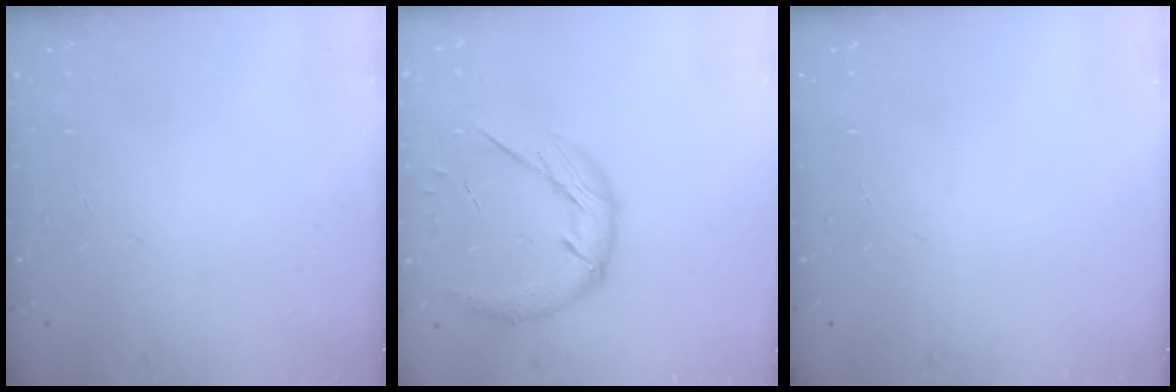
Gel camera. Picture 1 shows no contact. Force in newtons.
{"total": 13.0, "press": 12.9, "slide": 1.2}
{"total": 0.0}